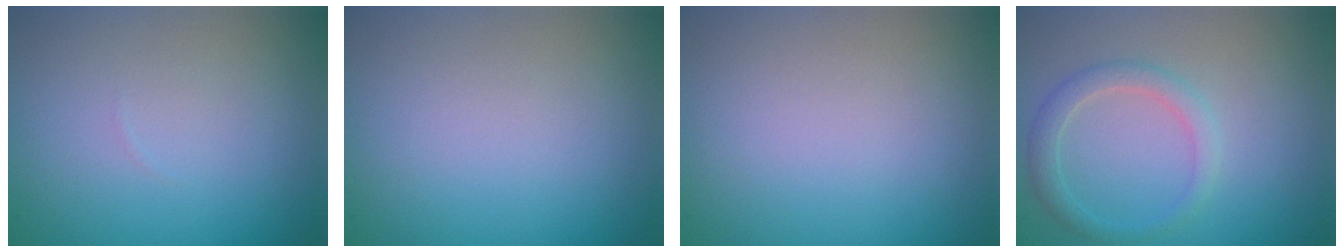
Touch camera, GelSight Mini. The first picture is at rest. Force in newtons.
{"total": 0.0}
{"total": 0.0}
{"total": 2.0, "press": 2.0, "slide": 0.0}